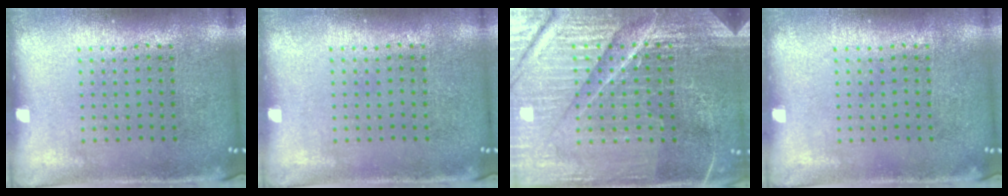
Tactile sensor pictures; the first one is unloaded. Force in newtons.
{"total": 0.0}
{"total": 5.7, "press": 5.2, "slide": 2.4}
{"total": 0.0}